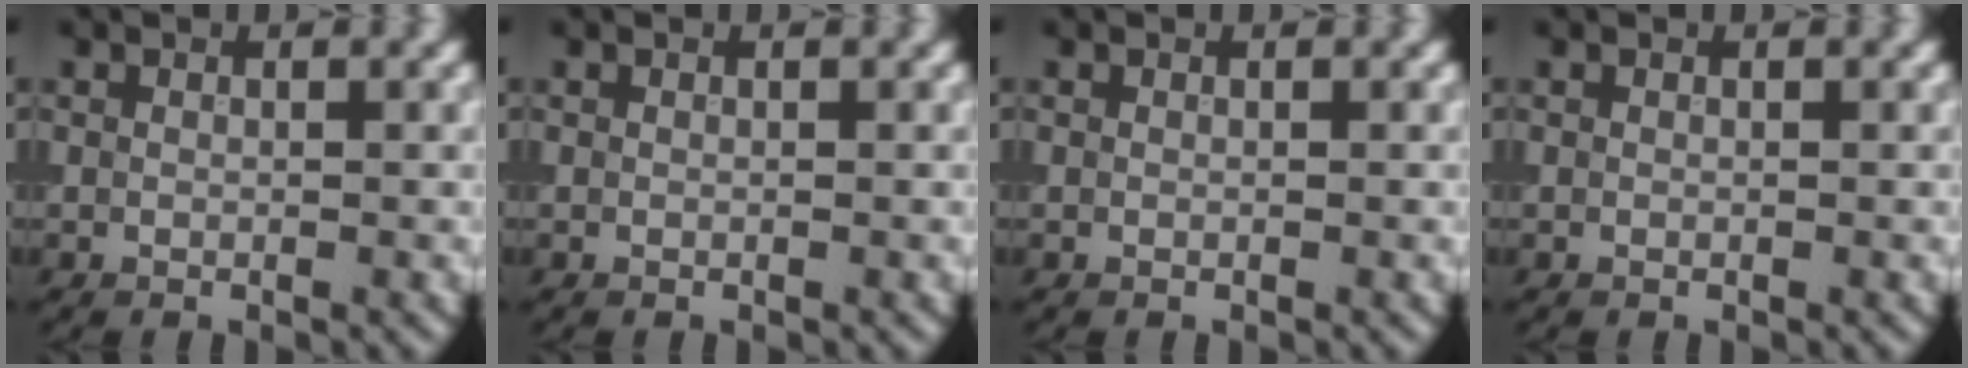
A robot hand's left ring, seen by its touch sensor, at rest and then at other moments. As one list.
[{"total": 0.0}, {"total": 0.0}, {"total": 0.0}]